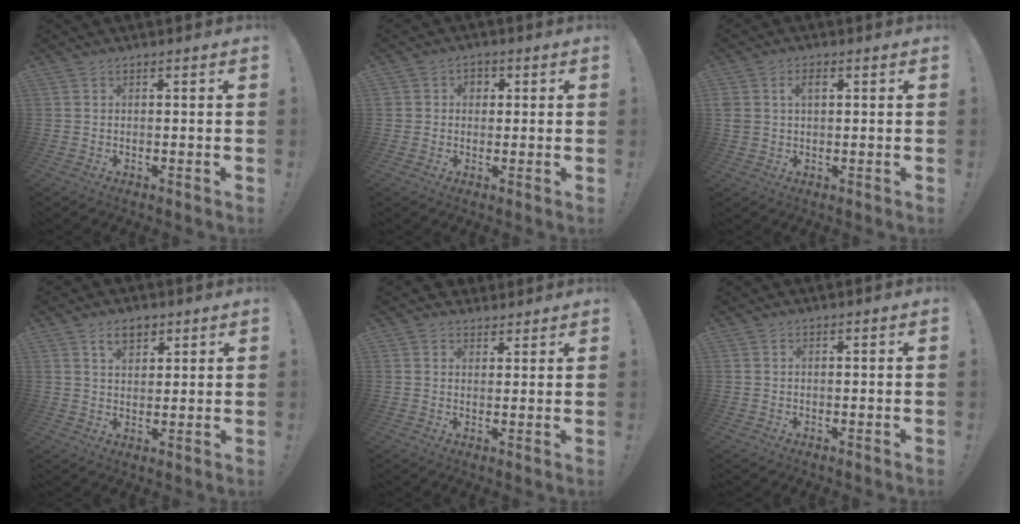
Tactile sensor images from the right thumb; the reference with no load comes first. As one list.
[{"total": 3.4, "force": [0.3, 3.3, 0.9], "torque": [-0.016, 0.005, 0.005]}, {"total": 3.7, "force": [1.1, 2.4, 2.6], "torque": [-0.060, 0.007, 0.016]}, {"total": 5.4, "force": [3.2, 3.2, 2.9], "torque": [-0.039, -0.008, 0.057]}, {"total": 3.8, "force": [2.9, 2.4, 0.3], "torque": [0.007, -0.014, 0.052]}, {"total": 0.0}]